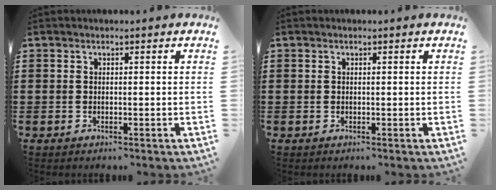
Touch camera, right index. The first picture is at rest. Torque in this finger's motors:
{"motor_torque": [-0.11, 0.01, -0.01, -0.01]}